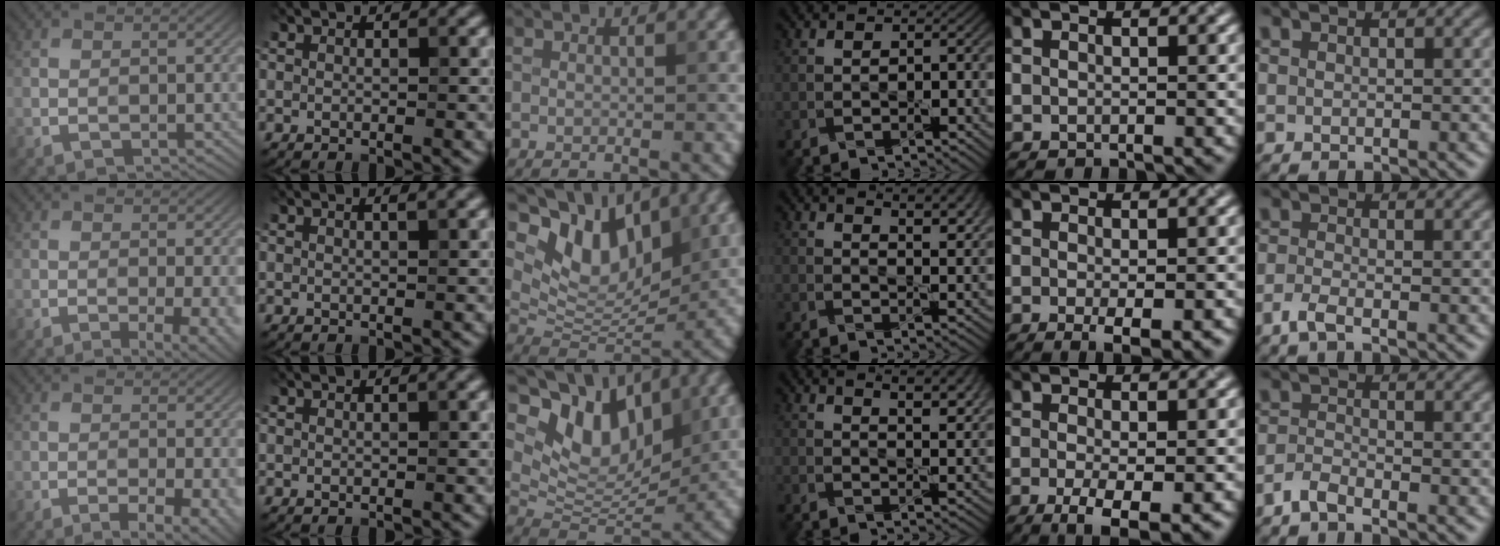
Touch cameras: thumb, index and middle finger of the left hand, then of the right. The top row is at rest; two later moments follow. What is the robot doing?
{"motion": "pour", "object": "sugar"}